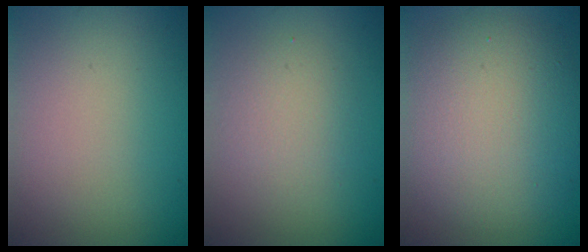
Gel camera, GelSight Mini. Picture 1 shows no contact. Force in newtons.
{"total": 2.5, "press": 2.5, "slide": 0.2}
{"total": 8.7, "press": 8.7, "slide": 0.5}